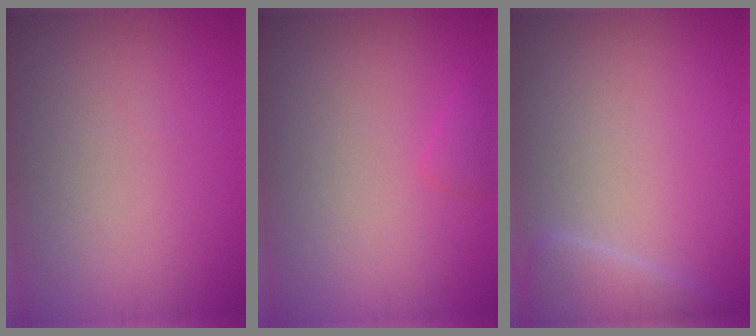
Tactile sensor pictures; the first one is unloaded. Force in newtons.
{"total": 0.9, "press": 0.9, "slide": 0.1}
{"total": 2.4, "press": 2.4, "slide": 0.0}